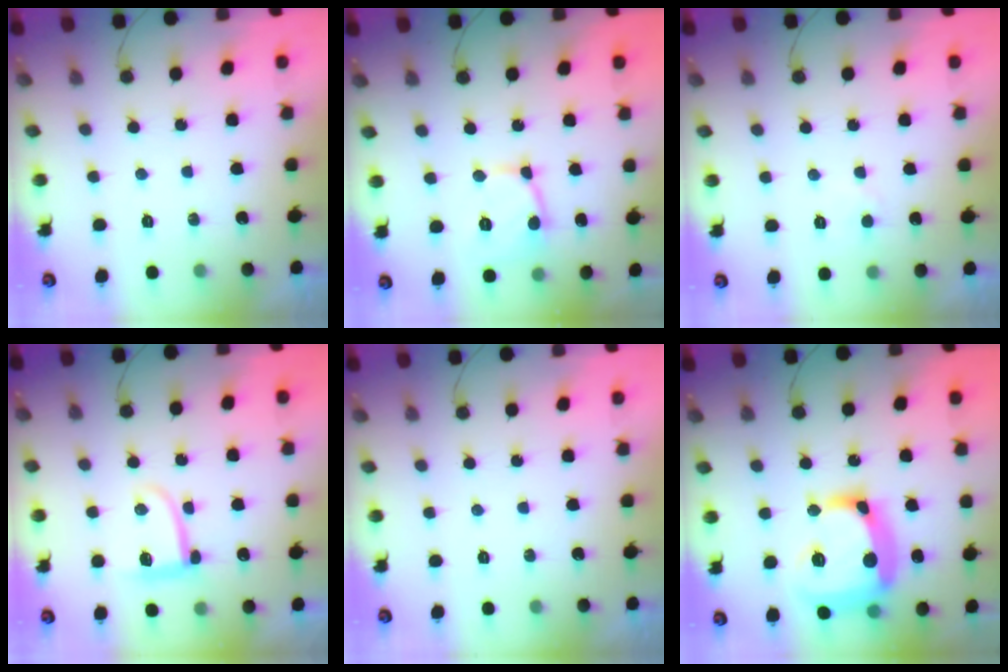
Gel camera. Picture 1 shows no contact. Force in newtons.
{"total": 5.8, "press": 5.8, "slide": 0.8}
{"total": 3.2, "press": 3.2, "slide": 0.4}
{"total": 8.0, "press": 7.9, "slide": 0.4}
{"total": 0.0}
{"total": 21.6, "press": 21.5, "slide": 2.0}